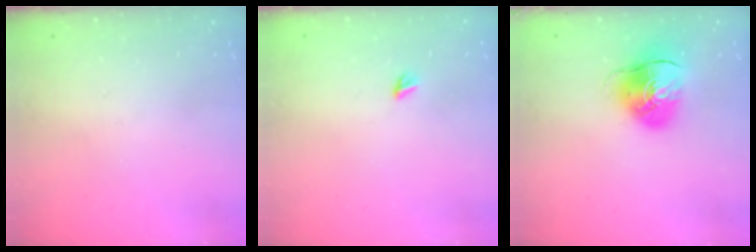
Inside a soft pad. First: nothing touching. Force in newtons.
{"total": 4.2, "press": 4.2, "slide": 0.5}
{"total": 9.7, "press": 9.6, "slide": 1.2}